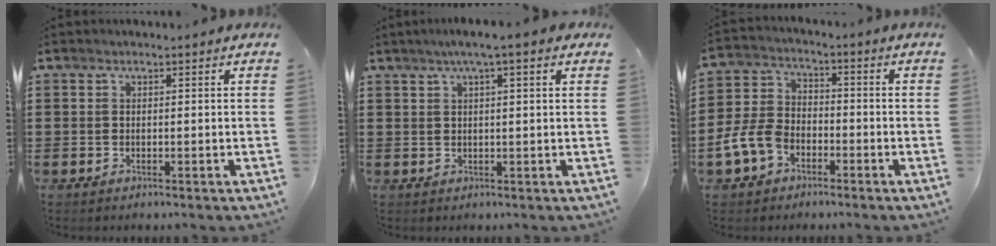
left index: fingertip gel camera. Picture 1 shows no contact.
{"total": 3.1, "force": [1.5, -0.2, 2.7], "torque": [-0.054, 0.001, 0.025]}
{"total": 7.0, "force": [-3.7, 4.4, 3.9], "torque": [-0.111, 0.005, -0.081]}